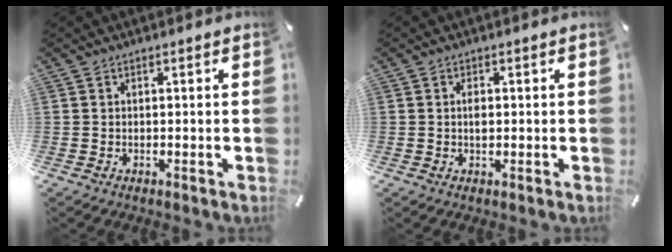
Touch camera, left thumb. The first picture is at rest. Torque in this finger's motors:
{"motor_torque": [0.51, 0.69, 0.54, 0.12, -0.03]}